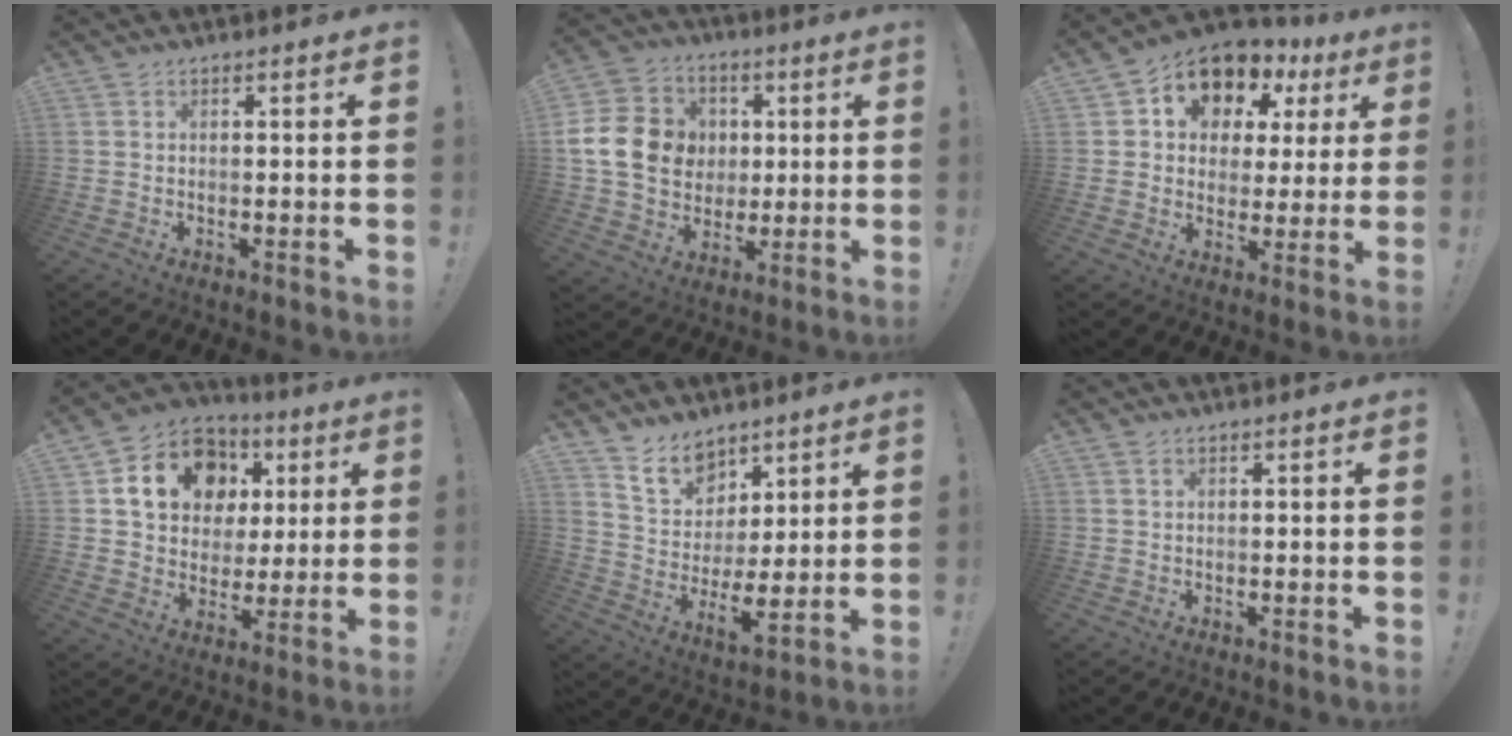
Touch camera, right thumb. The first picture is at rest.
{"total": 17.1, "force": [2.1, 15.0, 7.9], "torque": [-0.118, 0.005, 0.060]}
{"total": 10.5, "force": [6.7, 7.1, 4.0], "torque": [-0.064, -0.053, 0.121]}
{"total": 17.9, "force": [7.0, 13.6, 9.3], "torque": [-0.139, -0.018, 0.146]}
{"total": 11.0, "force": [7.7, 6.4, 4.4], "torque": [-0.082, -0.060, 0.156]}
{"total": 0.9, "force": [0.5, 0.4, 0.6], "torque": [-0.003, -0.003, 0.008]}